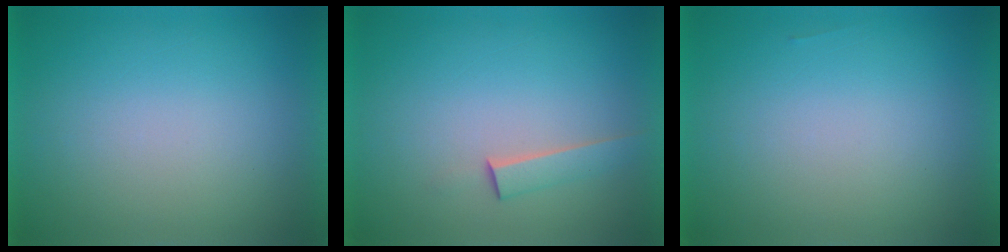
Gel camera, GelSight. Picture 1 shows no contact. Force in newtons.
{"total": 1.5}
{"total": 1.2}